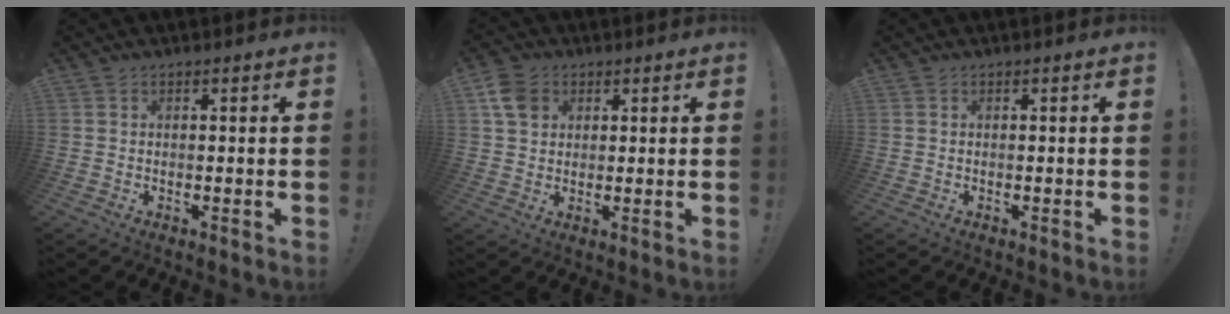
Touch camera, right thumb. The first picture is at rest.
{"total": 7.2, "force": [3.0, 5.6, 3.4], "torque": [-0.060, -0.006, 0.058]}
{"total": 0.0}